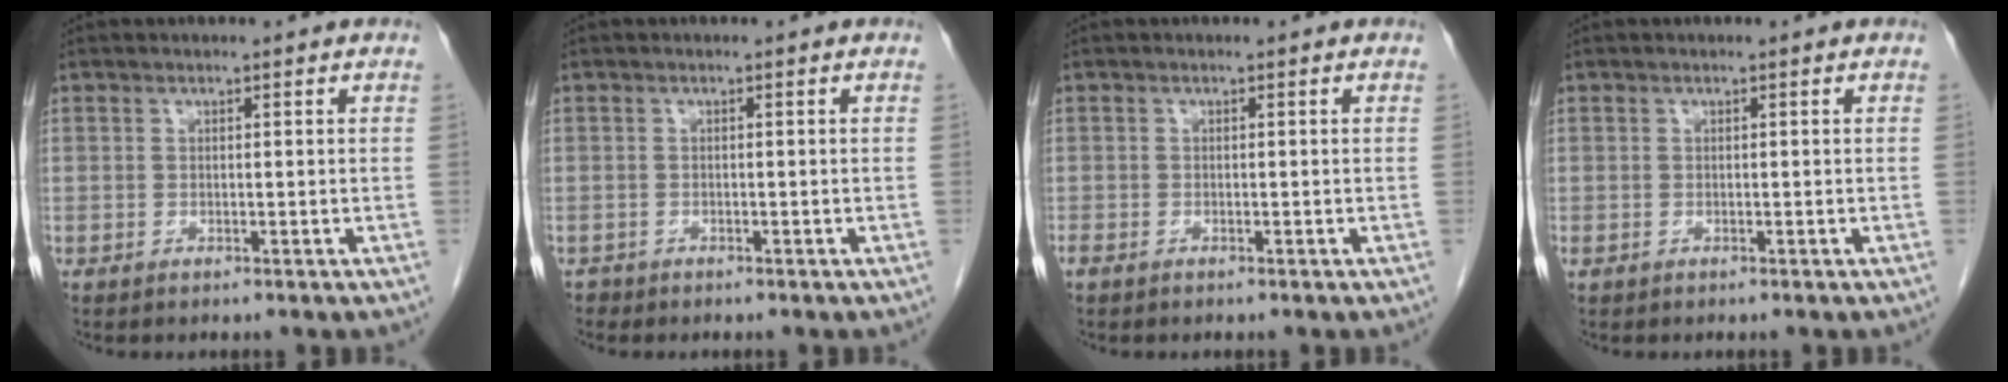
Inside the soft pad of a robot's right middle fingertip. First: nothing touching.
{"total": 0.7, "force": [-0.6, 0.4, -0.1], "torque": [-0.004, 0.002, -0.012]}
{"total": 1.0, "force": [-0.7, 0.5, 0.4], "torque": [-0.015, -0.002, -0.012]}
{"total": 0.0}